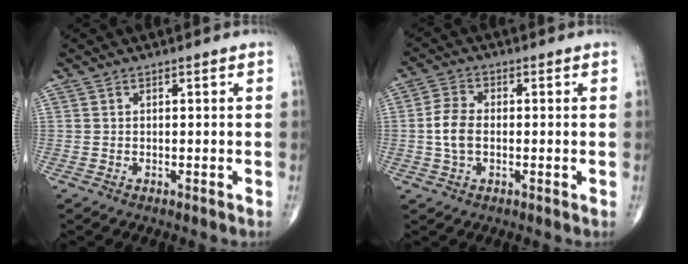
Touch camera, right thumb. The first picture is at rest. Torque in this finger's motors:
{"motor_torque": [0.00, 0.24, 0.57, 0.04, 0.04]}